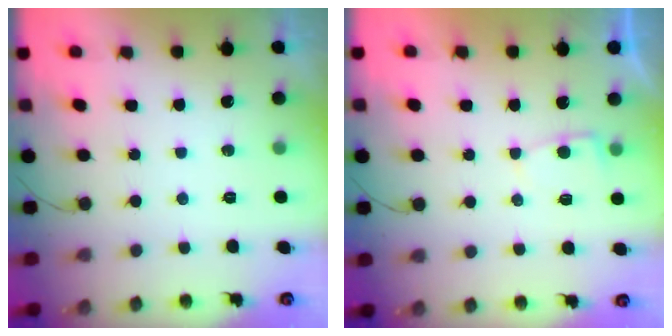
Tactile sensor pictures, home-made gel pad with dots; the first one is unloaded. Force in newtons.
{"total": 2.7, "press": 2.7, "slide": 0.4}